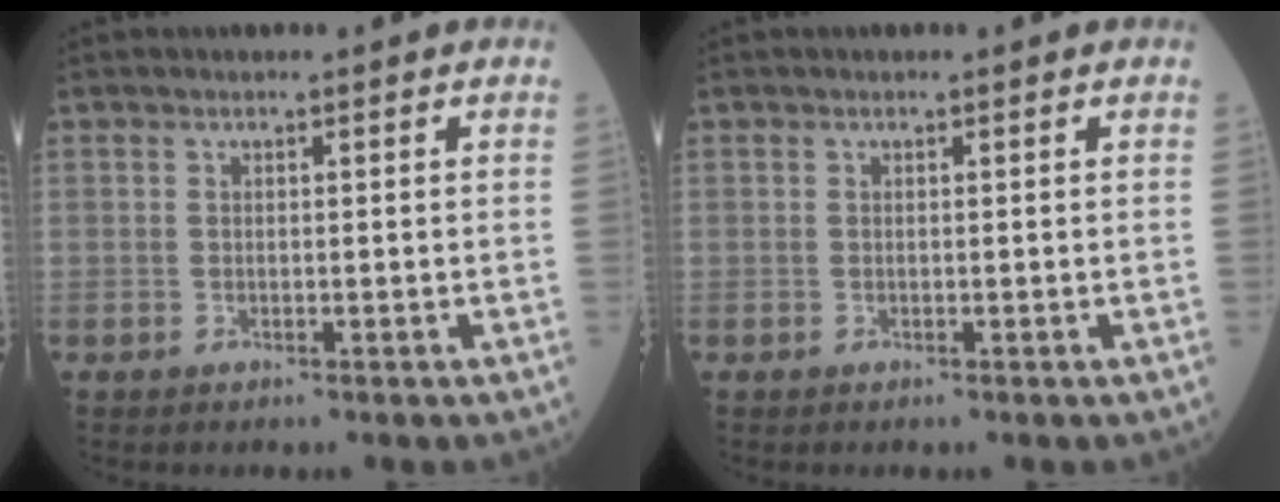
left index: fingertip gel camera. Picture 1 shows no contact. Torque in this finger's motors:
{"motor_torque": [0.00, 0.00, 0.00, 0.00]}